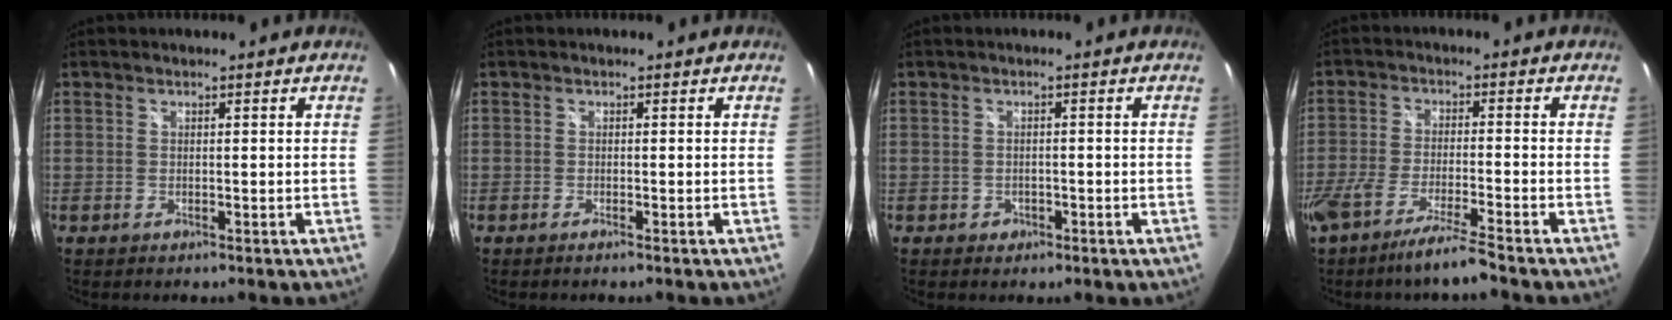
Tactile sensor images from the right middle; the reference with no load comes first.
{"total": 0.8, "force": [-0.6, -0.1, 0.5], "torque": [-0.007, -0.001, -0.012]}
{"total": 2.0, "force": [-0.9, 1.7, 0.6], "torque": [-0.011, -0.003, -0.012]}
{"total": 9.3, "force": [-7.4, -0.4, 5.6], "torque": [-0.126, -0.025, -0.131]}